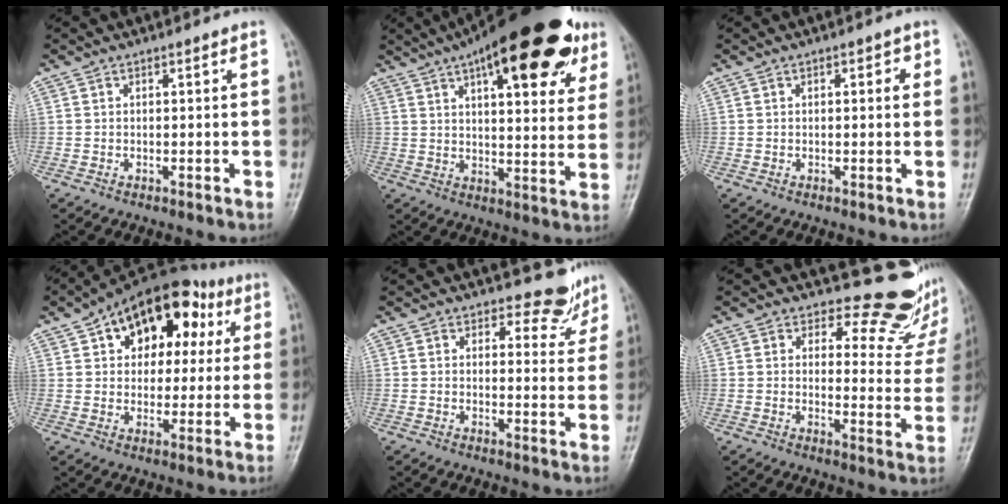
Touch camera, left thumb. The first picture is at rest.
{"total": 25.7, "force": [14.3, 9.0, 19.4], "torque": [-0.254, -0.009, 0.201]}
{"total": 1.8, "force": [0.5, 0.9, 1.5], "torque": [-0.010, 0.003, 0.005]}
{"total": 17.4, "force": [6.1, 10.9, 12.2], "torque": [-0.123, 0.014, 0.084]}
{"total": 5.8, "force": [5.2, 2.5, -0.1], "torque": [0.029, -0.046, 0.053]}
{"total": 14.2, "force": [12.6, 5.9, 2.8], "torque": [0.017, -0.112, 0.124]}